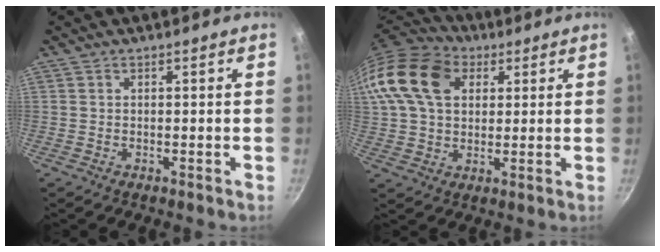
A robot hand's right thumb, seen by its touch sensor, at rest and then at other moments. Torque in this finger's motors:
{"motor_torque": [1.43, 2.64, 0.93, -0.76, 0.21]}